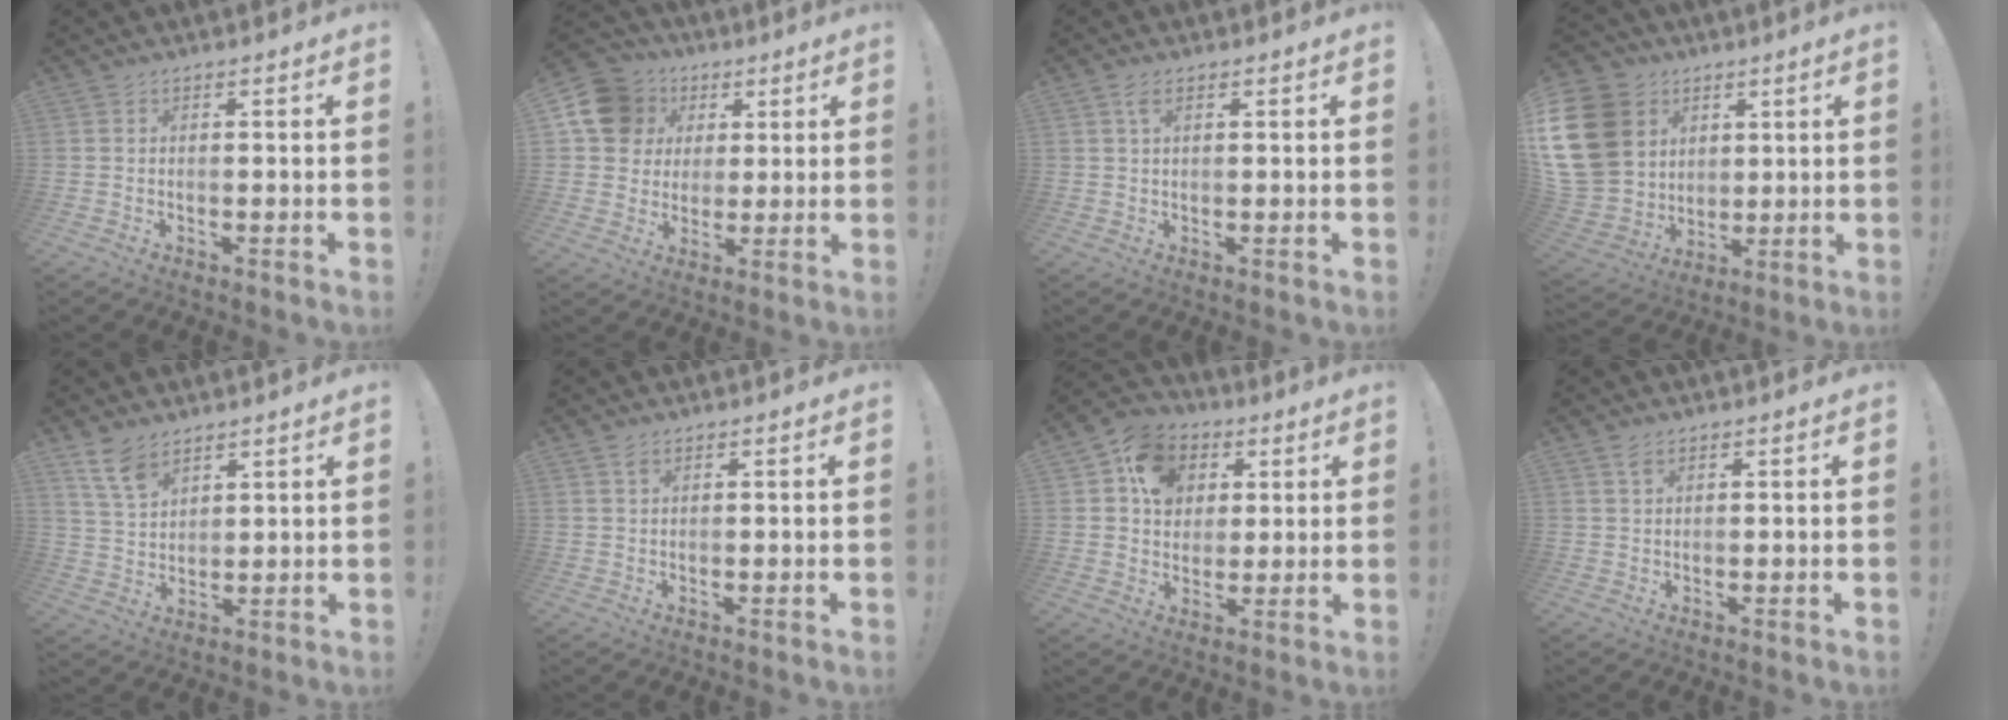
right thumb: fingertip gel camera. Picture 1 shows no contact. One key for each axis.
{"total": 14.5, "fx": 4.9, "fy": 12.5, "fz": 5.4, "tx": -0.075, "ty": -0.012, "tz": 0.103}
{"total": 2.7, "fx": 1.2, "fy": 1.3, "fz": 2.0, "tx": -0.033, "ty": -0.001, "tz": 0.019}
{"total": 20.9, "fx": 4.9, "fy": 17.3, "fz": 10.6, "tx": -0.201, "ty": -0.014, "tz": 0.120}
{"total": 8.6, "fx": 6.1, "fy": 4.5, "fz": 4.1, "tx": -0.080, "ty": -0.029, "tz": 0.120}
{"total": 1.6, "fx": 1.0, "fy": 0.7, "fz": 1.0, "tx": -0.018, "ty": -0.002, "tz": 0.019}
{"total": 12.8, "fx": 4.4, "fy": 10.6, "fz": 5.7, "tx": -0.084, "ty": -0.007, "tz": 0.089}
{"total": 2.0, "fx": 1.2, "fy": 0.8, "fz": 1.4, "tx": -0.017, "ty": -0.005, "tz": 0.020}